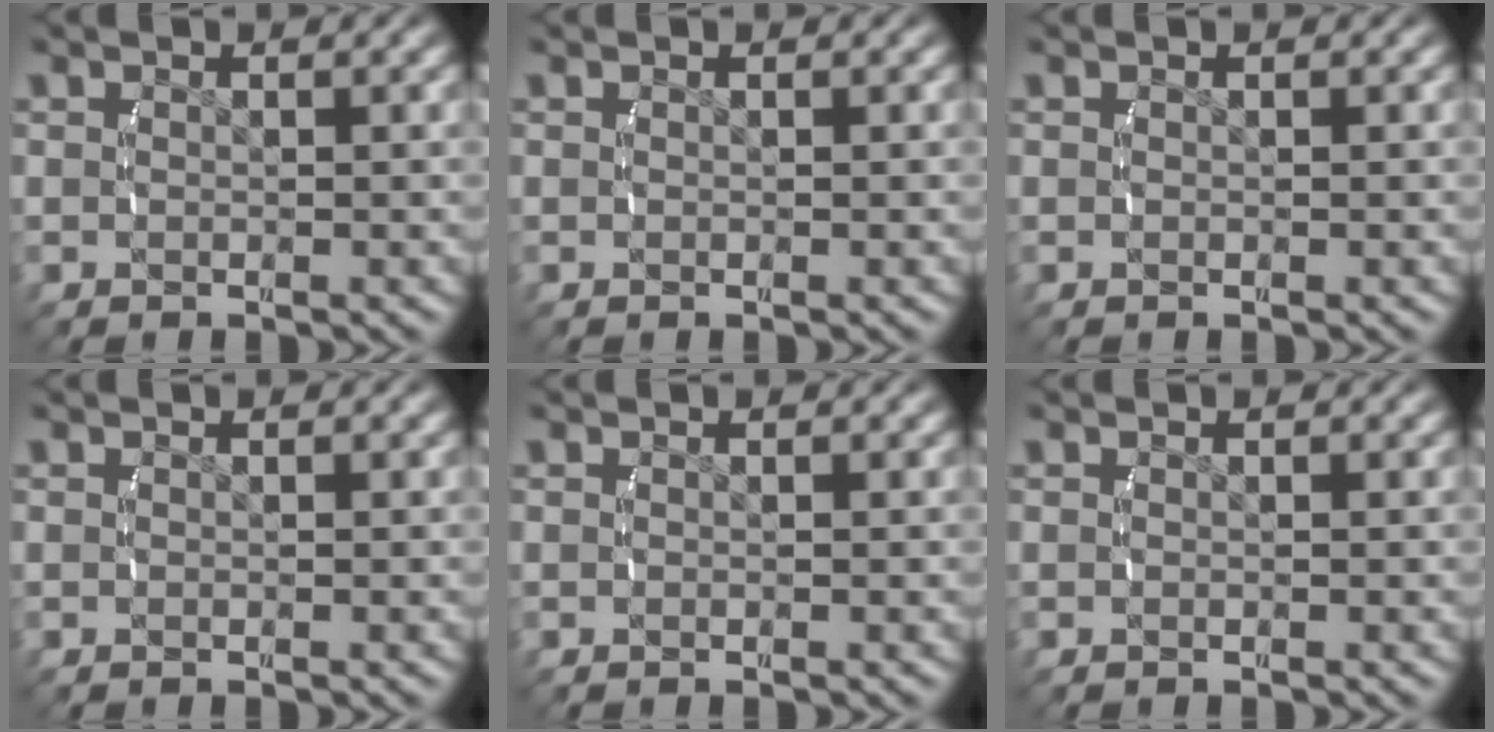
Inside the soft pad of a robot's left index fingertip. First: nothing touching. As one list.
[{"total": 0.0}, {"total": 0.0}, {"total": 0.0}, {"total": 0.0}, {"total": 0.0}]